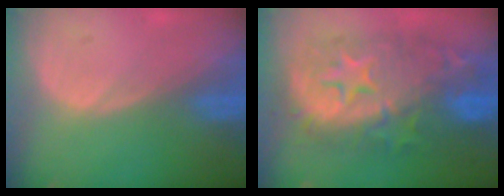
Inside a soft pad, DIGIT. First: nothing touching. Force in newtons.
{"total": 12.6, "press": 12.6, "slide": 1.1}